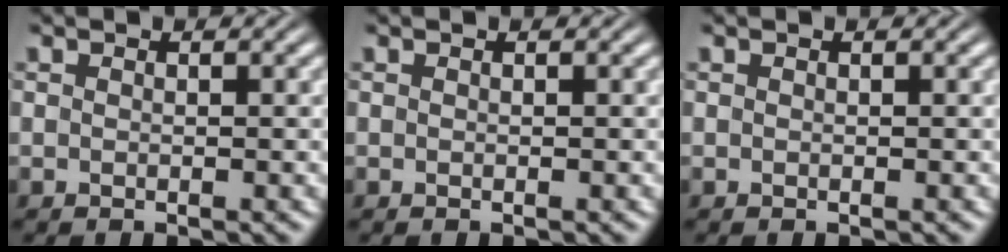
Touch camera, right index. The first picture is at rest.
{"total": 0.0}
{"total": 0.0}